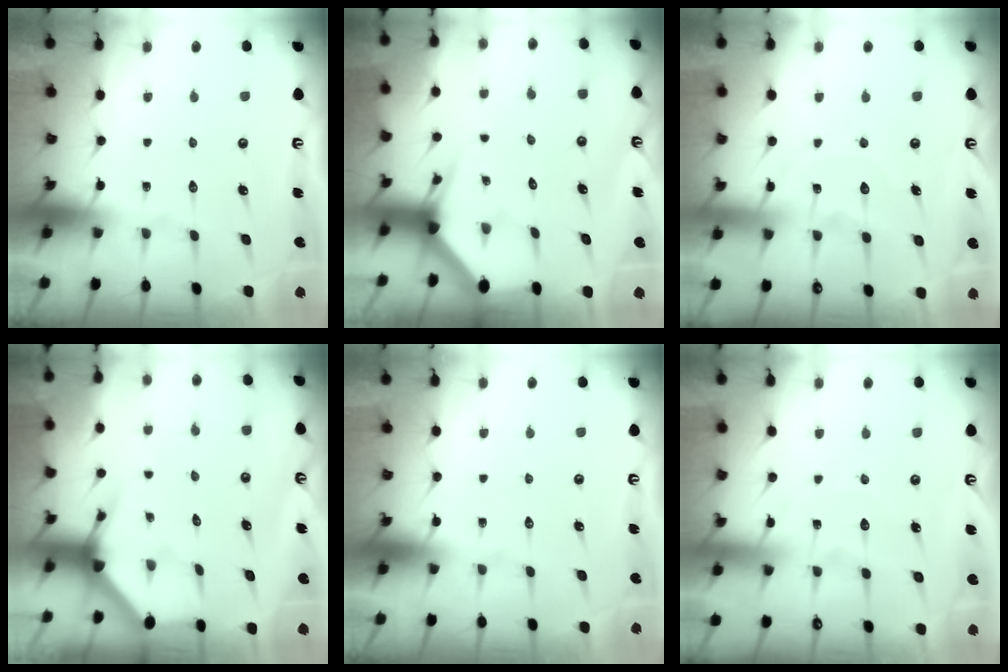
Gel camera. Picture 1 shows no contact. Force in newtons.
{"total": 2.9, "press": 2.9, "slide": 0.0}
{"total": 8.8, "press": 8.8, "slide": 0.9}
{"total": 3.6, "press": 3.5, "slide": 0.2}
{"total": 0.0}
{"total": 5.9, "press": 5.8, "slide": 0.5}